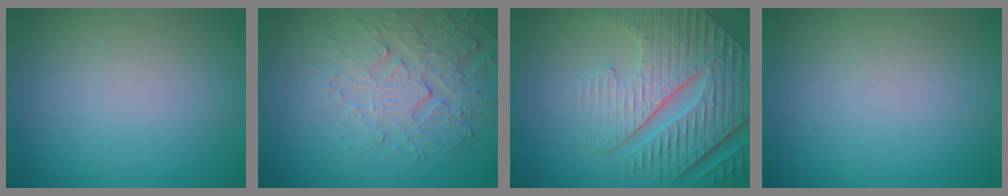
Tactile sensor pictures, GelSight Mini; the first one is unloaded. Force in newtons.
{"total": 4.2, "press": 3.6, "slide": 2.1}
{"total": 8.0, "press": 6.2, "slide": 5.1}
{"total": 0.0}